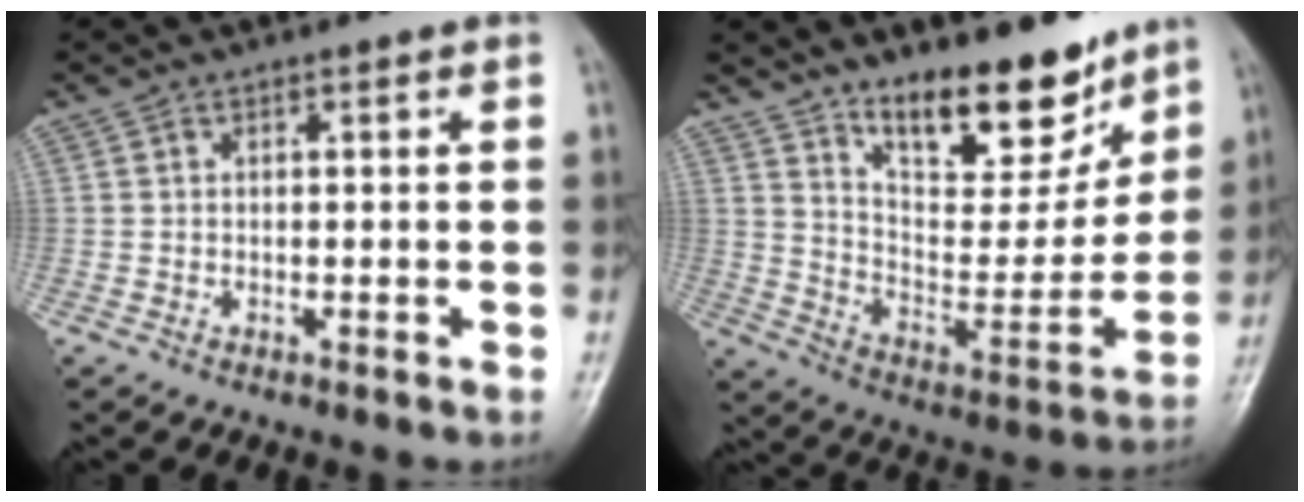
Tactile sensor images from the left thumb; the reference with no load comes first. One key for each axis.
{"total": 17.9, "fx": 12.7, "fy": 7.2, "fz": 10.3, "tx": -0.101, "ty": -0.092, "tz": 0.212}